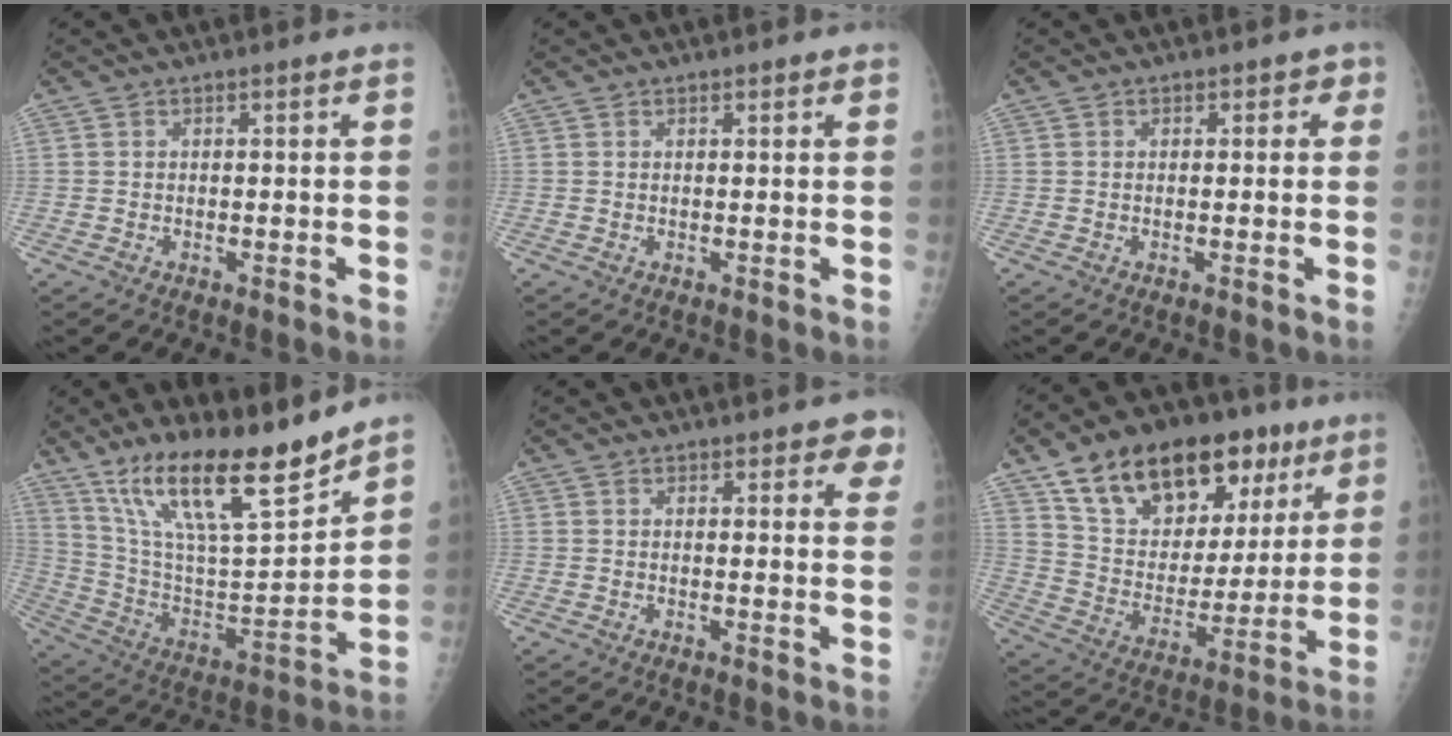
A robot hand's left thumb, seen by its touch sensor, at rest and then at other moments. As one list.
[{"total": 0.9, "force": [0.6, 0.4, 0.5], "torque": [-0.005, -0.002, 0.007]}, {"total": 1.8, "force": [0.6, 1.5, 0.8], "torque": [0.017, 0.004, -0.002]}, {"total": 22.8, "force": [16.7, 5.3, 14.7], "torque": [-0.227, -0.076, 0.301]}, {"total": 4.3, "force": [3.0, 2.0, 2.4], "torque": [0.007, -0.011, 0.029]}, {"total": 25.8, "force": [14.6, 14.1, 15.9], "torque": [-0.217, -0.019, 0.247]}]